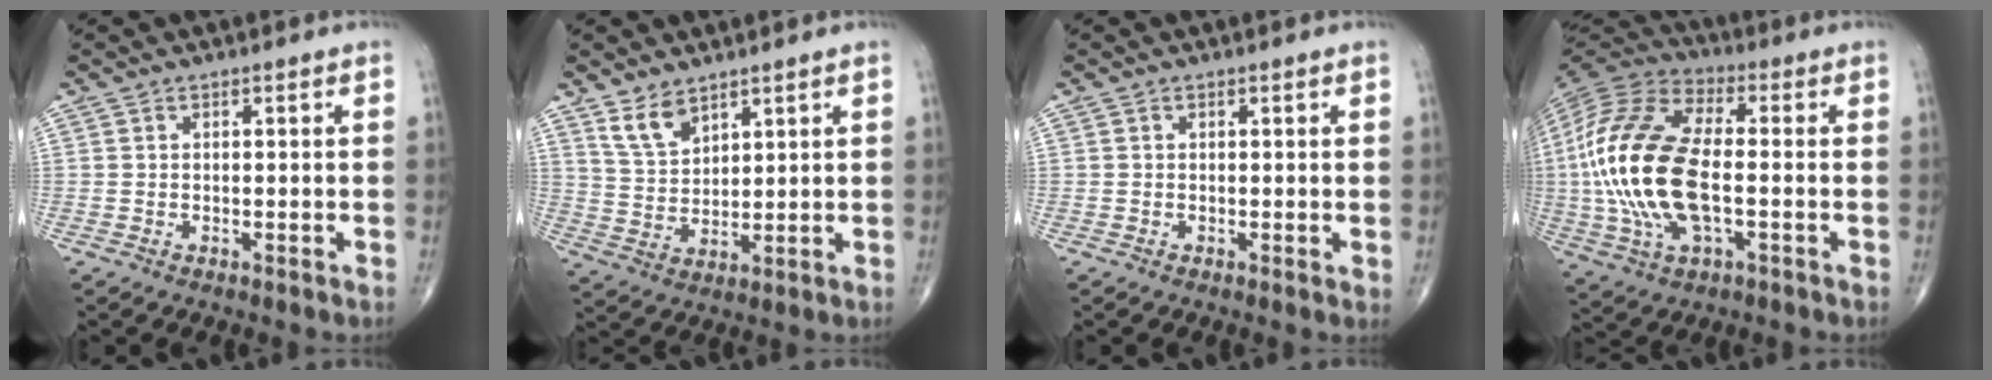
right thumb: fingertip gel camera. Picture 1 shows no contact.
{"total": 6.2, "force": [4.4, 3.1, 3.1], "torque": [-0.044, -0.028, 0.095]}
{"total": 0.7, "force": [0.1, 0.3, 0.7], "torque": [-0.011, -0.003, 0.000]}
{"total": 23.1, "force": [-1.9, 11.0, 20.2], "torque": [-0.445, 0.011, -0.036]}